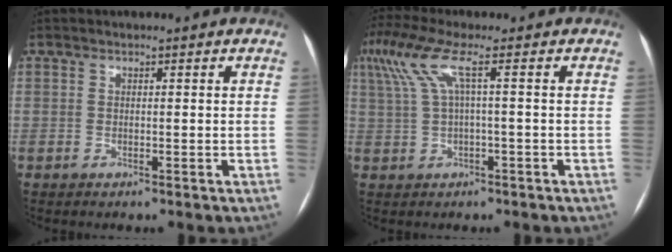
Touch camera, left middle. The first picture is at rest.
{"total": 6.1, "force": [2.1, -0.2, 5.8], "torque": [-0.138, 0.034, 0.051]}